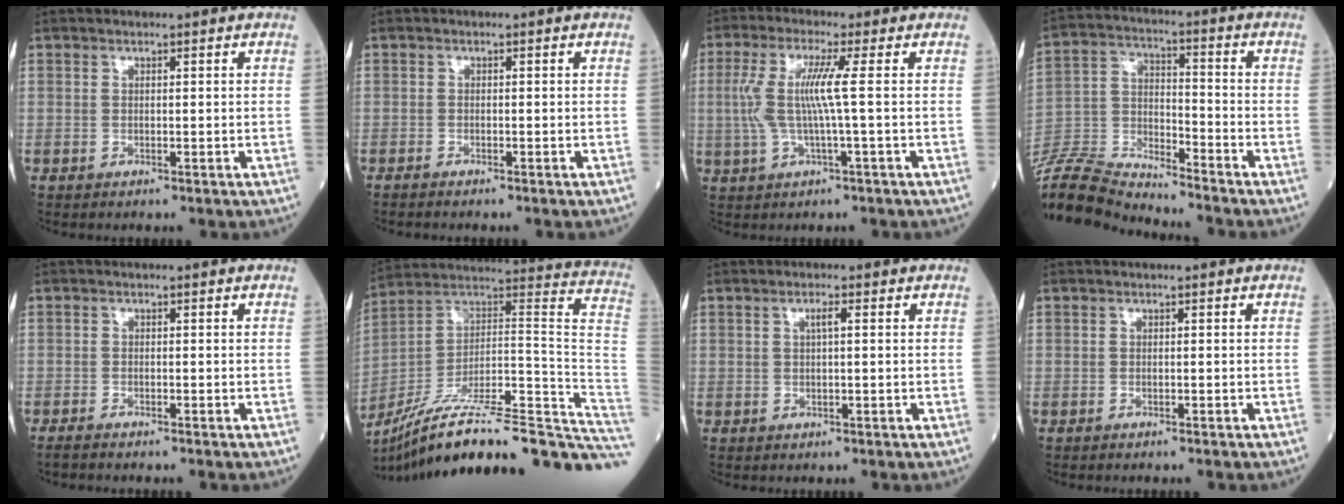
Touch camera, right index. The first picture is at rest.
{"total": 1.1, "force": [-1.1, -0.1, 0.4], "torque": [-0.009, -0.001, -0.018]}
{"total": 6.7, "force": [0.3, -0.5, 6.7], "torque": [-0.152, 0.007, 0.006]}
{"total": 14.5, "force": [-14.4, 0.2, 2.2], "torque": [-0.056, 0.023, -0.268]}
{"total": 1.9, "force": [-1.7, -0.1, 0.7], "torque": [-0.017, -0.003, -0.030]}
{"total": 33.5, "force": [-26.2, 3.0, 20.7], "torque": [-0.206, 0.006, -0.380]}
{"total": 1.4, "force": [0.4, 0.1, 1.4], "torque": [-0.026, 0.003, 0.005]}
{"total": 1.0, "force": [-0.9, 0.0, 0.4], "torque": [-0.002, 0.001, -0.012]}